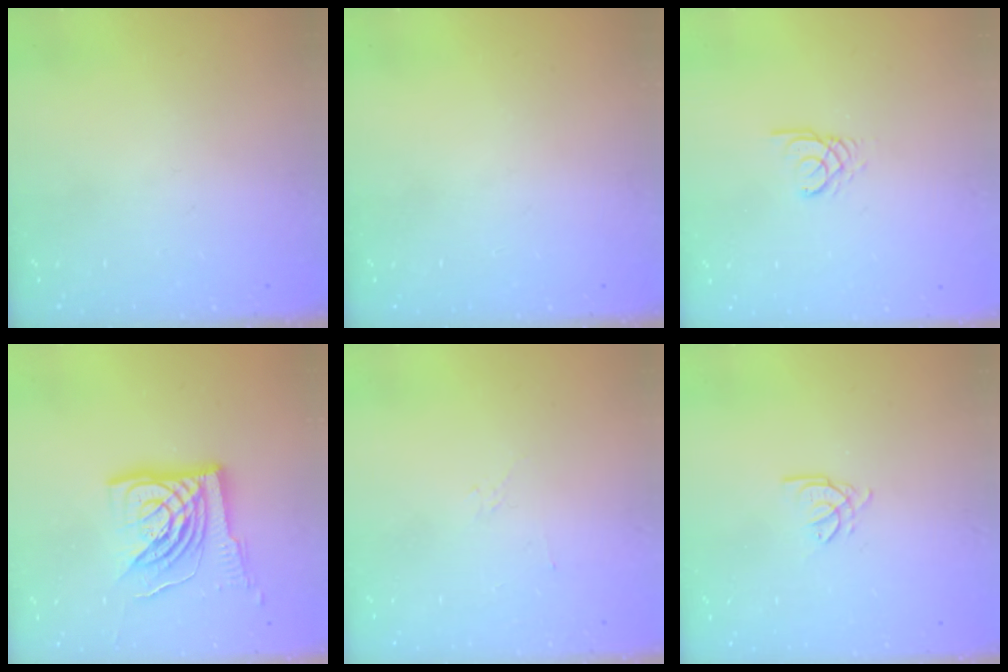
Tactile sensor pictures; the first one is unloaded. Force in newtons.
{"total": 0.0}
{"total": 2.4, "press": 2.4, "slide": 0.4}
{"total": 15.5, "press": 15.4, "slide": 1.8}
{"total": 3.1, "press": 3.0, "slide": 0.8}
{"total": 3.1, "press": 3.1, "slide": 0.1}